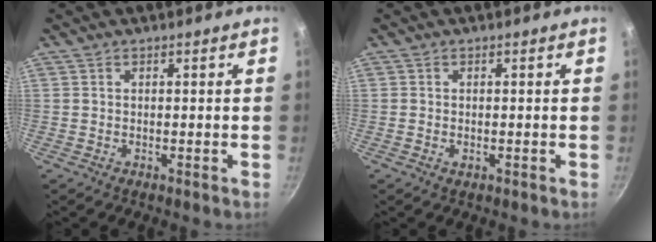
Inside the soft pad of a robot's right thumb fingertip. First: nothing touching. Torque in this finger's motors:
{"motor_torque": [-0.21, -0.09, -0.37, 0.28, -0.01]}